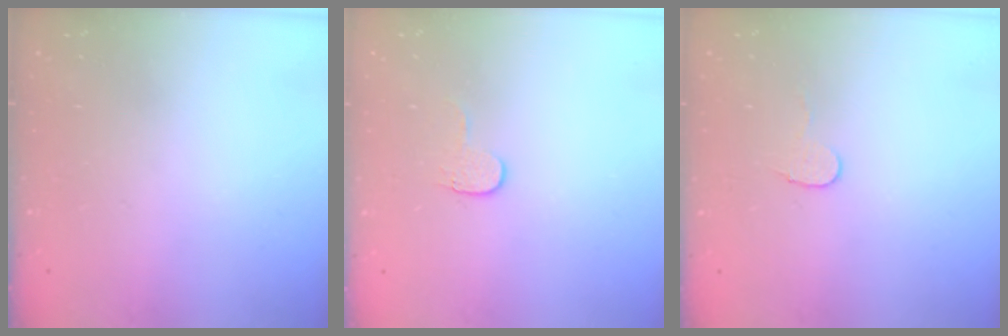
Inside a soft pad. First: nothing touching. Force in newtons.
{"total": 3.6, "press": 3.6, "slide": 0.4}
{"total": 5.0, "press": 5.0, "slide": 0.4}